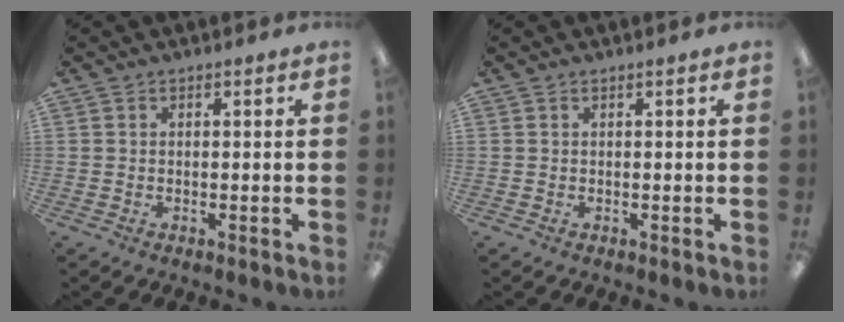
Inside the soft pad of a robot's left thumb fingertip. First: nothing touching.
{"total": 0.0}